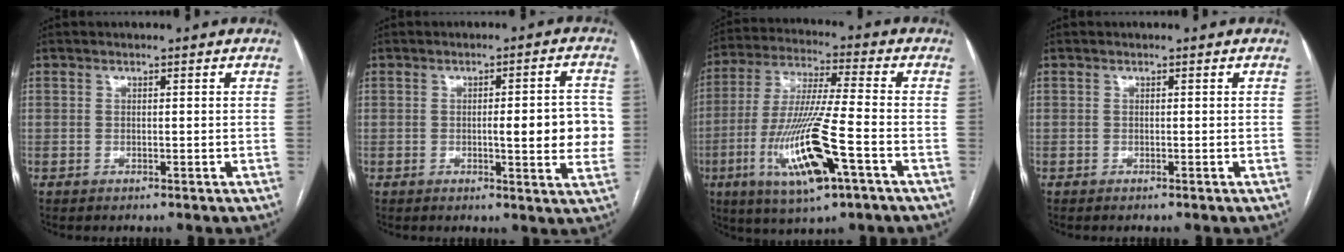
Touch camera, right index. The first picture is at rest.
{"total": 8.4, "force": [-0.4, 1.6, 8.2], "torque": [-0.099, 0.008, -0.006]}
{"total": 16.4, "force": [-6.1, 1.3, 15.2], "torque": [-0.310, -0.023, -0.108]}
{"total": 0.0}